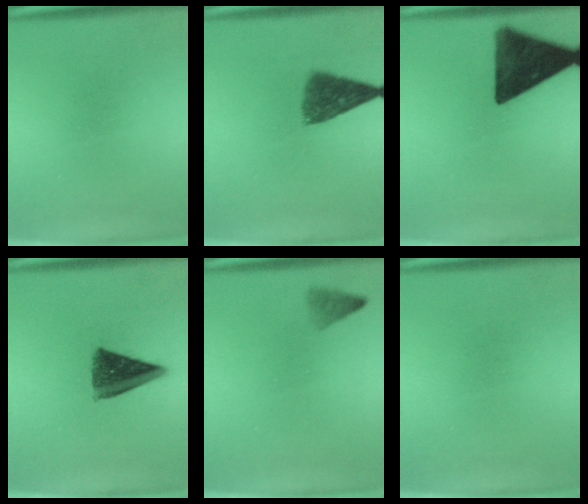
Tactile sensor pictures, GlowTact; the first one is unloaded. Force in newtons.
{"total": 7.2}
{"total": 14.9}
{"total": 9.5}
{"total": 1.6}
{"total": 0.0}